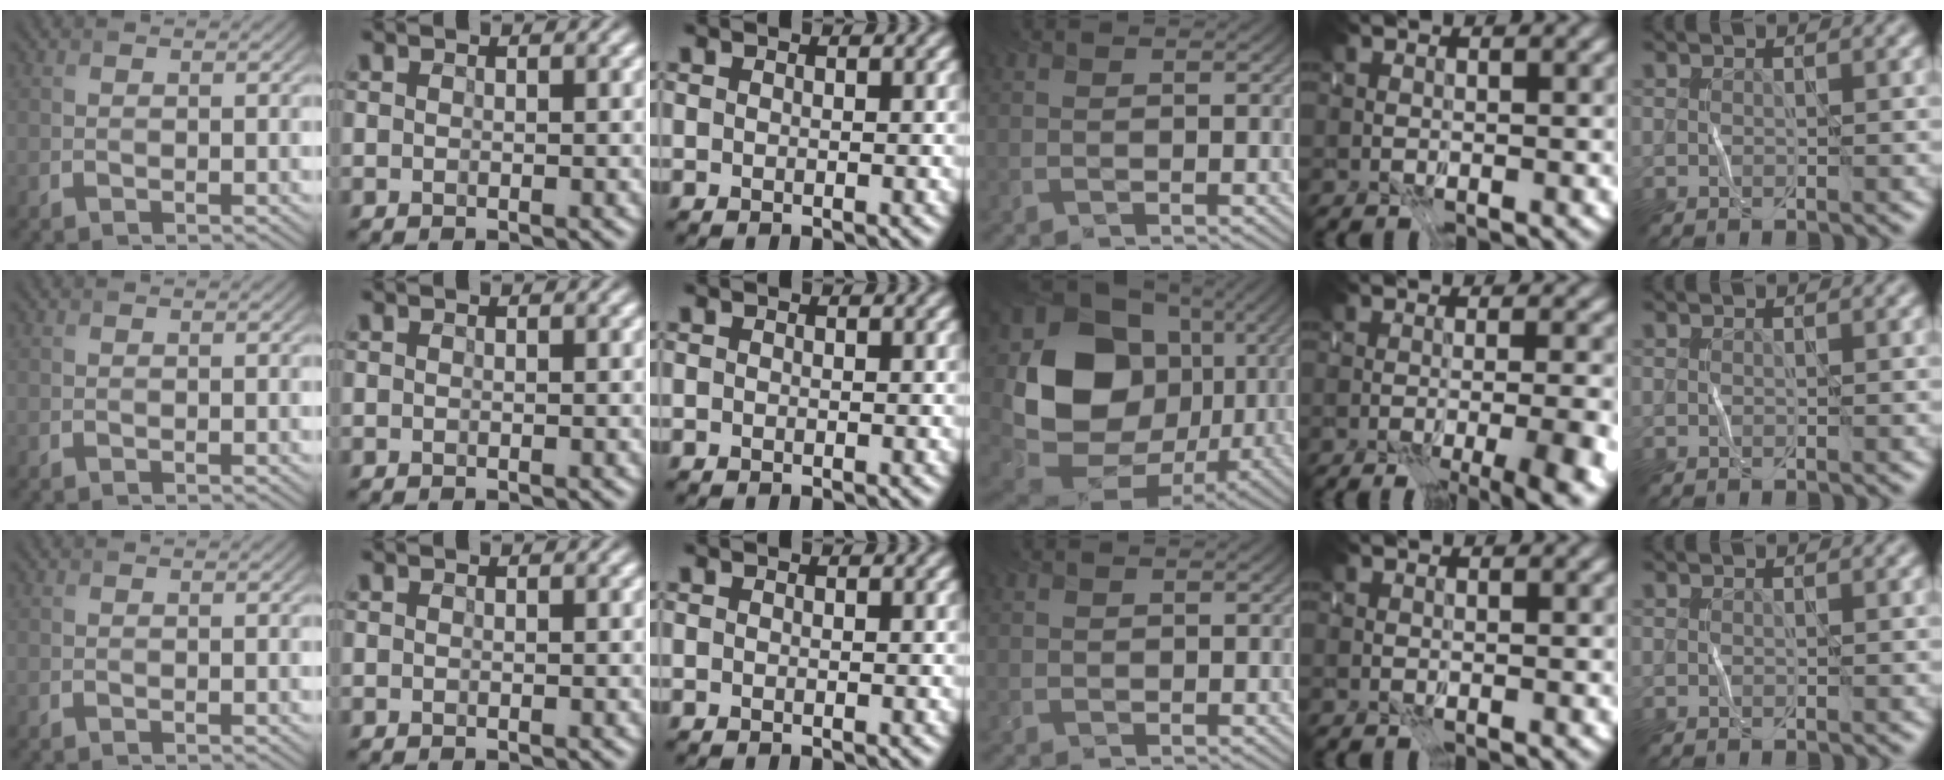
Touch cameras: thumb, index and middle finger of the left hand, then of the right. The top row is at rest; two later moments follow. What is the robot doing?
{"motion": "fold", "object": "receipt paper"}